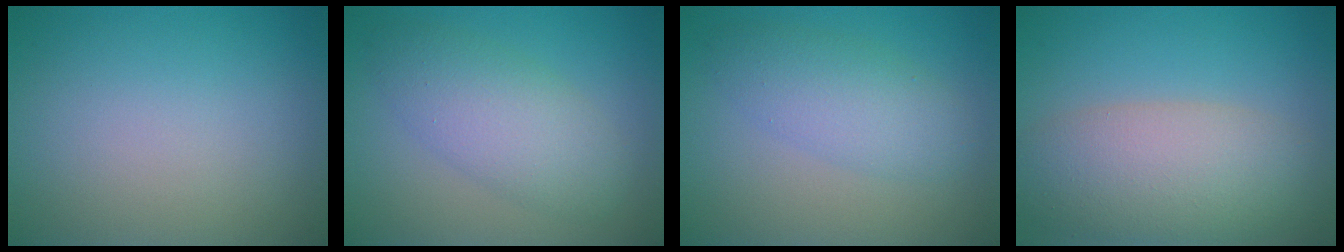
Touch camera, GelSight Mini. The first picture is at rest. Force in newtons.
{"total": 4.8, "press": 4.8, "slide": 0.1}
{"total": 3.7, "press": 3.7, "slide": 0.1}
{"total": 7.0, "press": 7.0, "slide": 0.5}